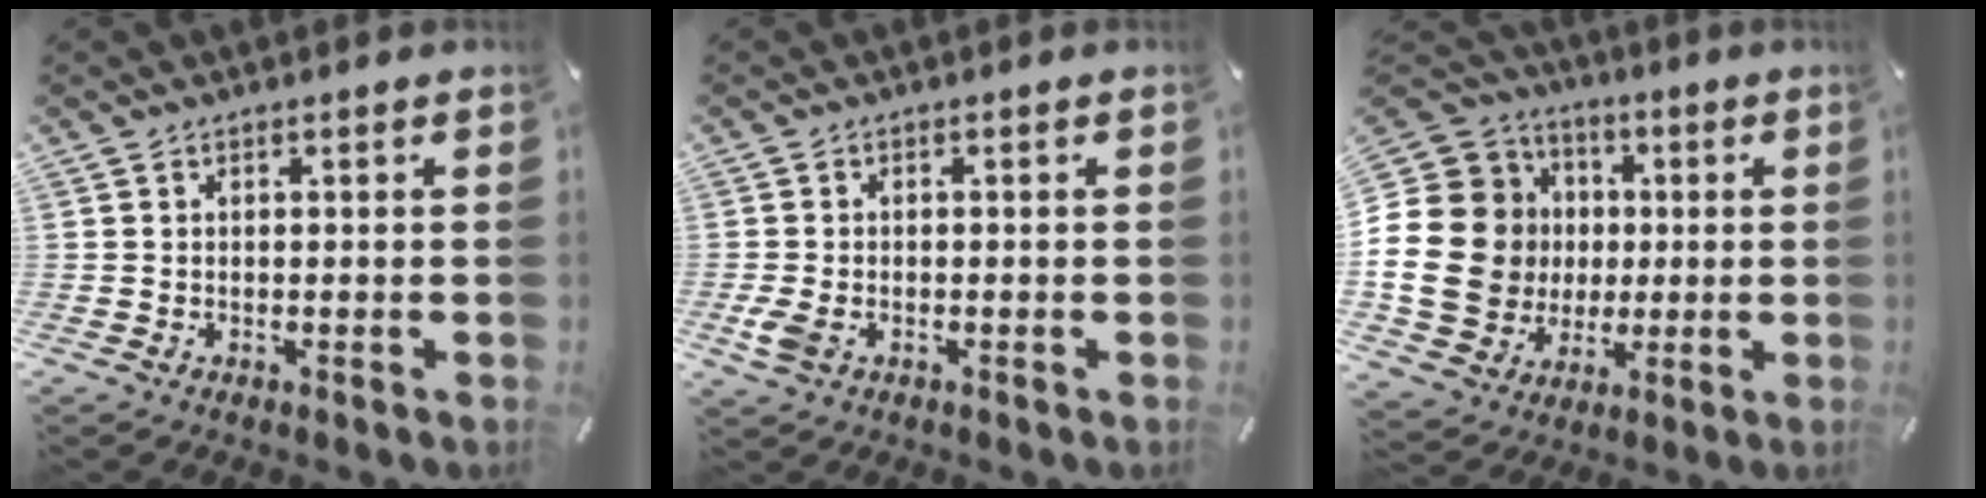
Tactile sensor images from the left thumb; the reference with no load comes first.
{"total": 3.6, "force": [-1.1, 2.3, 2.6], "torque": [-0.070, -0.006, -0.025]}
{"total": 20.7, "force": [-0.7, 18.6, 9.2], "torque": [-0.179, 0.001, 0.012]}